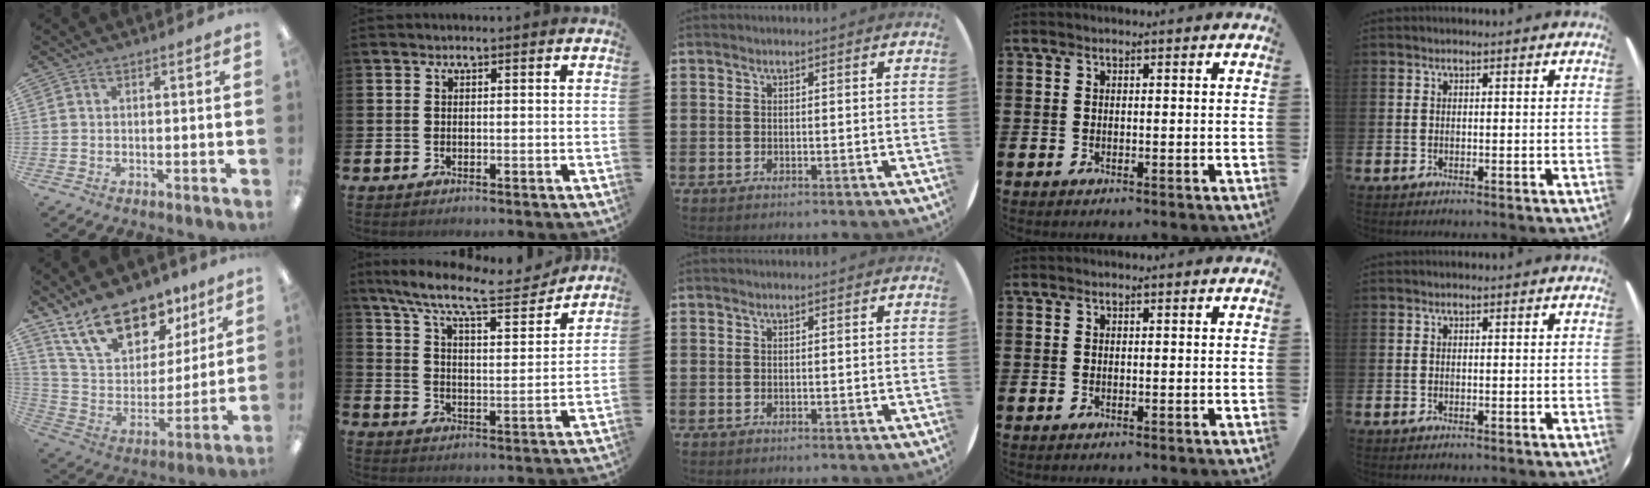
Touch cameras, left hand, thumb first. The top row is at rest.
{"thumb": {"total": 20.0, "force": [13.7, 10.9, 9.7], "torque": [-0.180, -0.077, 0.252]}, "index": {"total": 10.5, "force": [9.2, 1.8, 4.8], "torque": [-0.124, -0.053, 0.156]}}